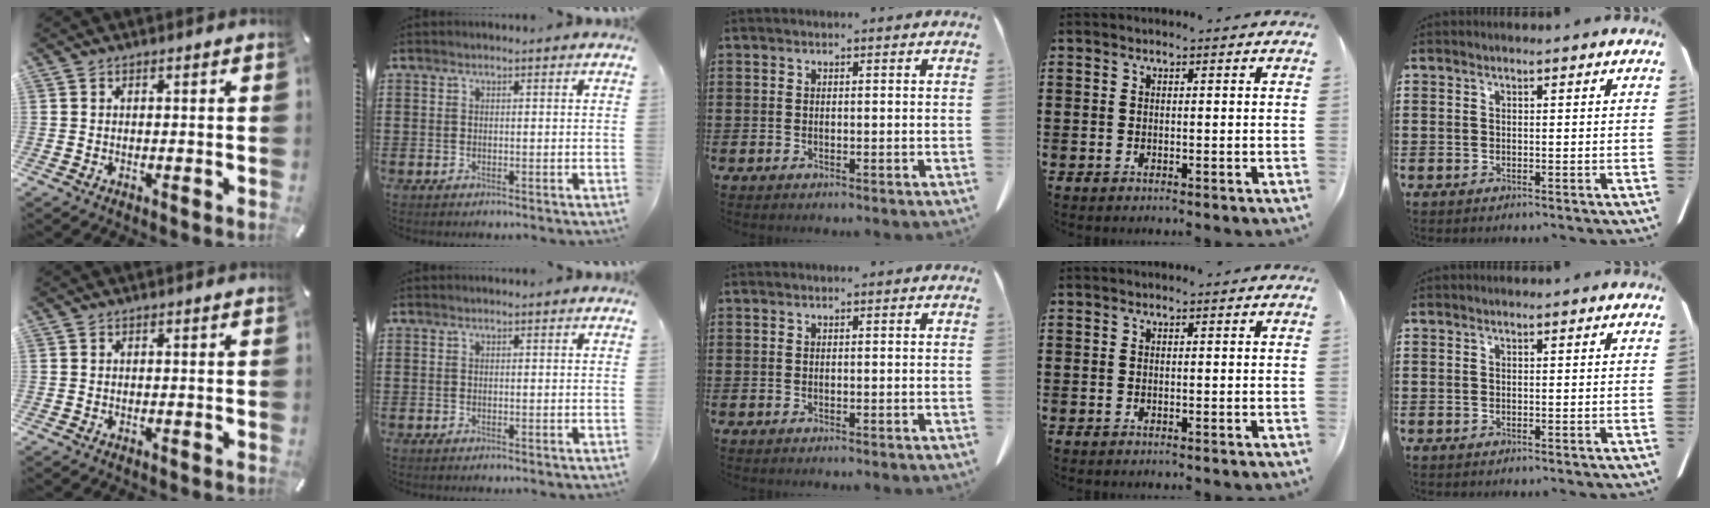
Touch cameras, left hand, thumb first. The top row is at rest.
{}